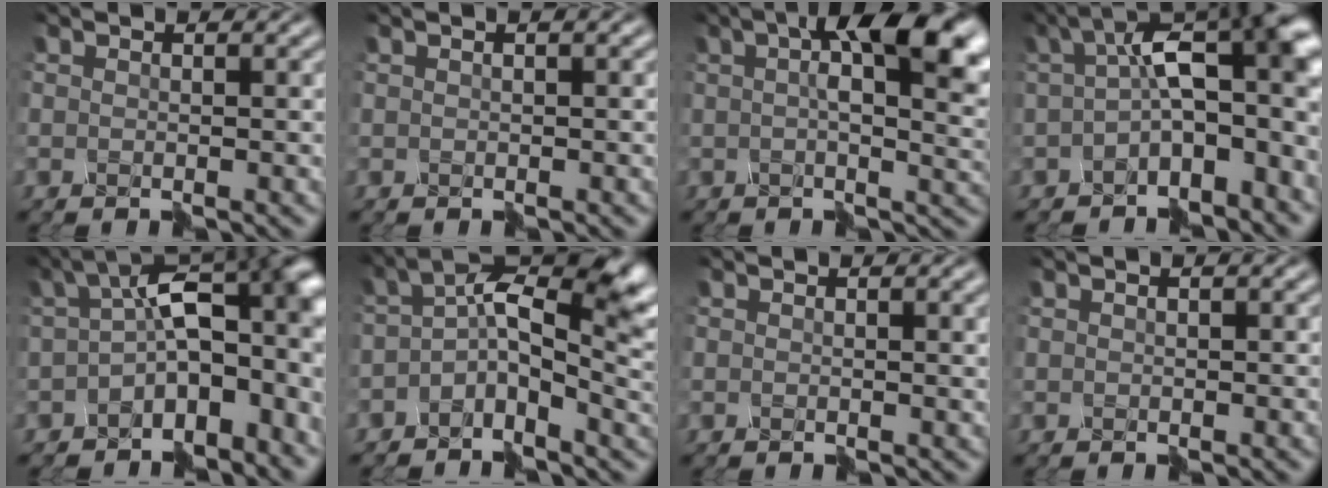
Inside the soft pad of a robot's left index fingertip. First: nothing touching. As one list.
[{"total": 1.1, "force": [0.1, 0.4, 1.0], "torque": [-0.010, 0.005, 0.005]}, {"total": 12.5, "force": [3.7, 5.1, 10.8], "torque": [-0.133, 0.024, 0.040]}, {"total": 9.4, "force": [0.1, 4.0, 8.5], "torque": [-0.111, 0.031, -0.017]}, {"total": 11.8, "force": [-1.0, 6.5, 9.7], "torque": [-0.121, 0.020, -0.020]}, {"total": 9.8, "force": [1.3, 4.5, 8.6], "torque": [-0.136, 0.024, -0.001]}, {"total": 1.9, "force": [0.6, 0.7, 1.7], "torque": [-0.015, 0.009, 0.008]}, {"total": 0.8, "force": [0.1, 0.2, 0.8], "torque": [-0.011, 0.002, 0.003]}]